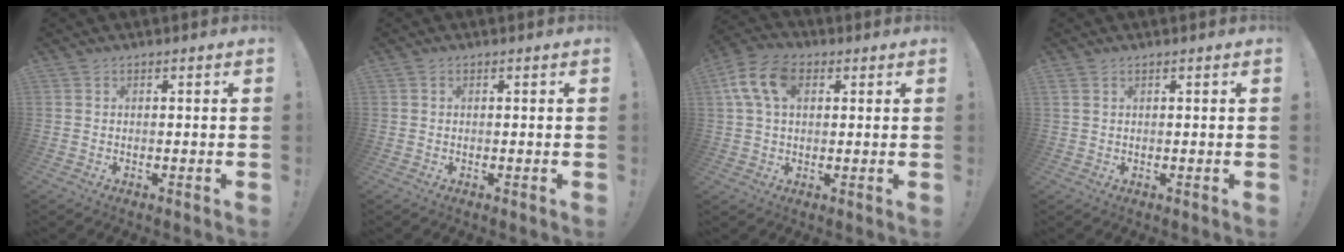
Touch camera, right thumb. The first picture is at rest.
{"total": 0.0}
{"total": 12.4, "force": [3.8, 7.9, 8.8], "torque": [-0.168, 0.007, 0.075]}
{"total": 1.5, "force": [0.9, 0.7, 1.0], "torque": [-0.022, 0.003, 0.017]}